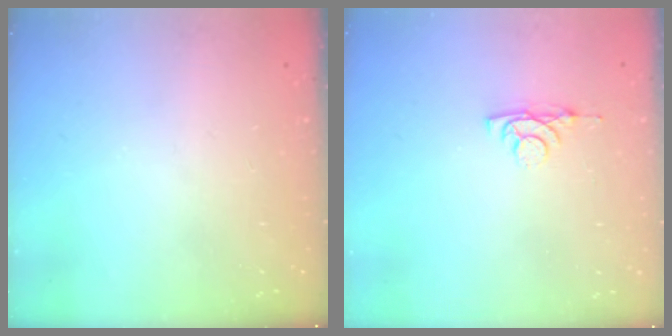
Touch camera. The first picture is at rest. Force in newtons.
{"total": 4.2, "press": 4.1, "slide": 0.8}